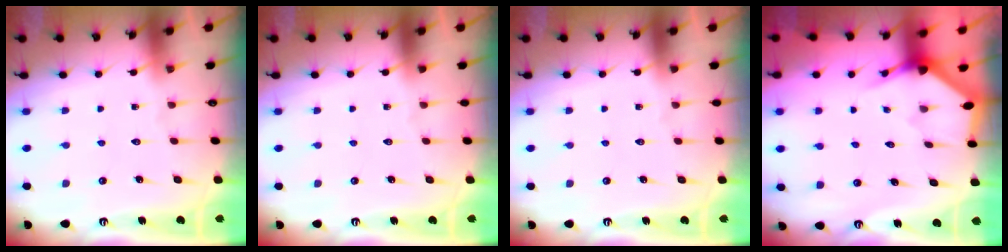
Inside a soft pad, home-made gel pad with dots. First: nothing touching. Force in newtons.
{"total": 0.0}
{"total": 0.0}
{"total": 2.7, "press": 2.7, "slide": 0.1}